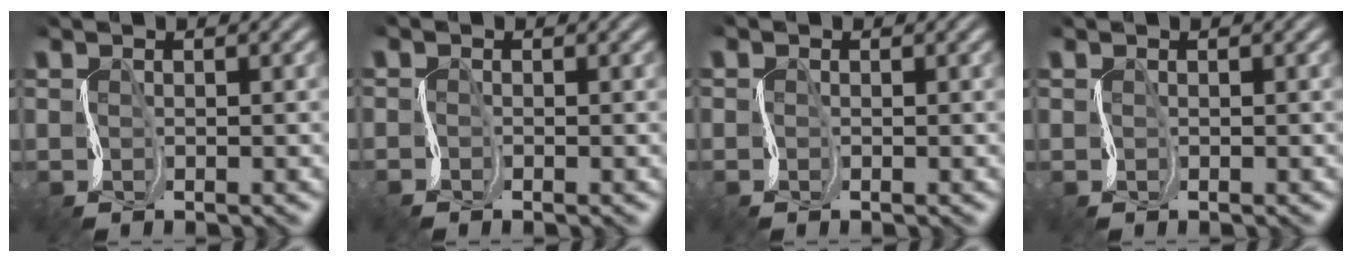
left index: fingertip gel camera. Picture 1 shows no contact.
{"total": 0.7, "force": [-0.6, 0.0, -0.1], "torque": [-0.008, -0.004, -0.006]}
{"total": 0.0}
{"total": 0.0}